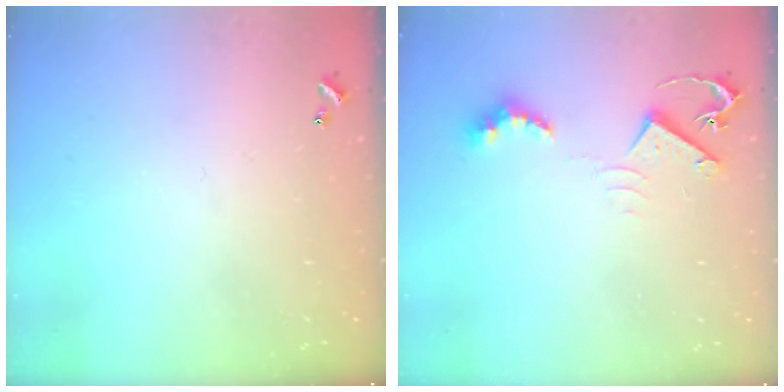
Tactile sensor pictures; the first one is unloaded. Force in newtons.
{"total": 6.6, "press": 6.5, "slide": 1.0}